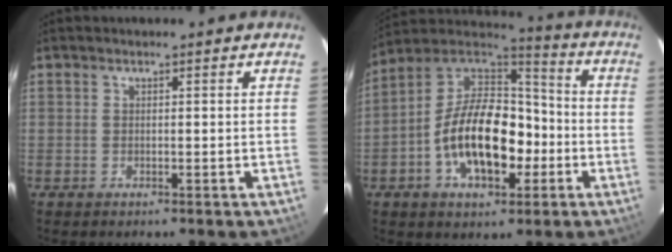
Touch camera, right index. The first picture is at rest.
{"total": 18.2, "force": [-4.7, 9.8, 14.6], "torque": [-0.274, 0.019, -0.078]}